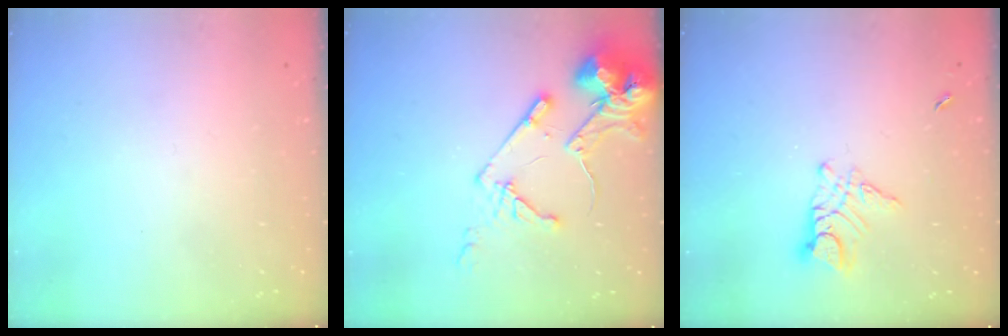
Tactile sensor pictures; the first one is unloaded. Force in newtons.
{"total": 15.4, "press": 15.3, "slide": 1.9}
{"total": 7.3, "press": 7.2, "slide": 0.6}